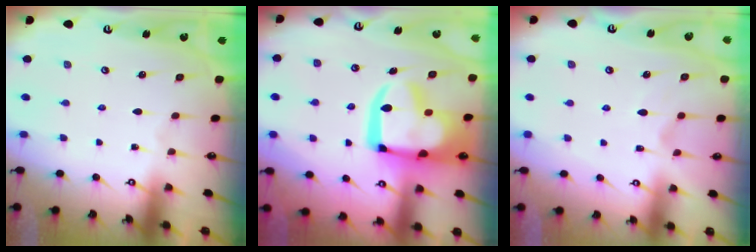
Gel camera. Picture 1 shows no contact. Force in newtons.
{"total": 17.7, "press": 17.6, "slide": 2.0}
{"total": 1.8, "press": 1.2, "slide": 1.3}